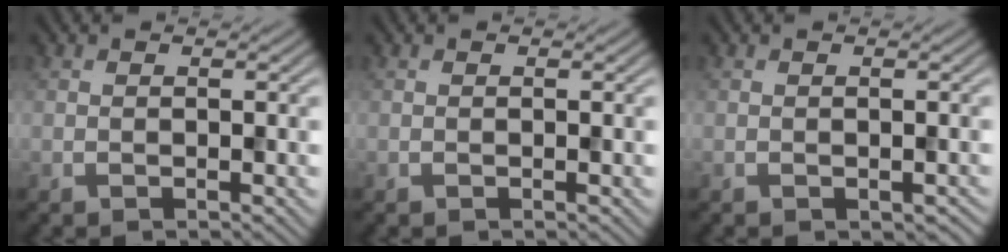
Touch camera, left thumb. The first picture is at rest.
{"total": 0.0}
{"total": 0.8, "force": [-0.4, 0.3, 0.6], "torque": [-0.008, -0.005, -0.003]}